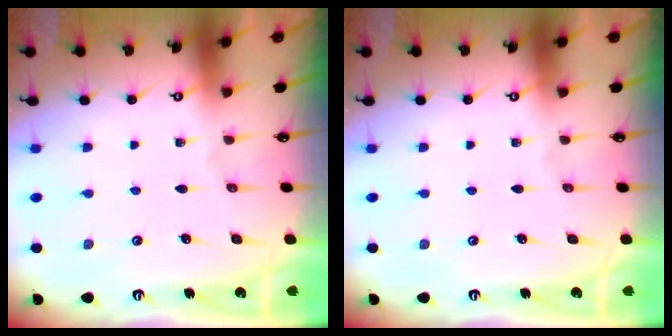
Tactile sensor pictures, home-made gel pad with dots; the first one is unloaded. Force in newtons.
{"total": 0.0}